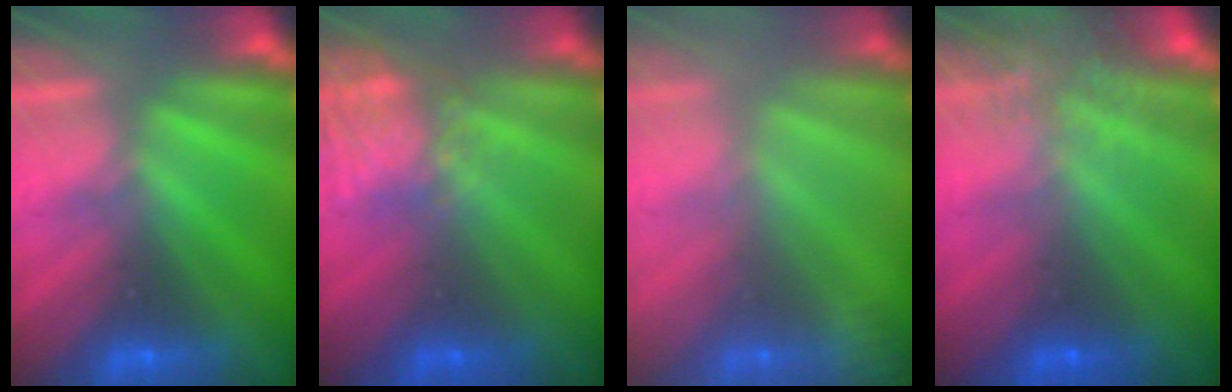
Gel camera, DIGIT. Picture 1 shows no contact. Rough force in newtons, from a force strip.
{"total": 4.6}
{"total": 2.4}
{"total": 7.6}